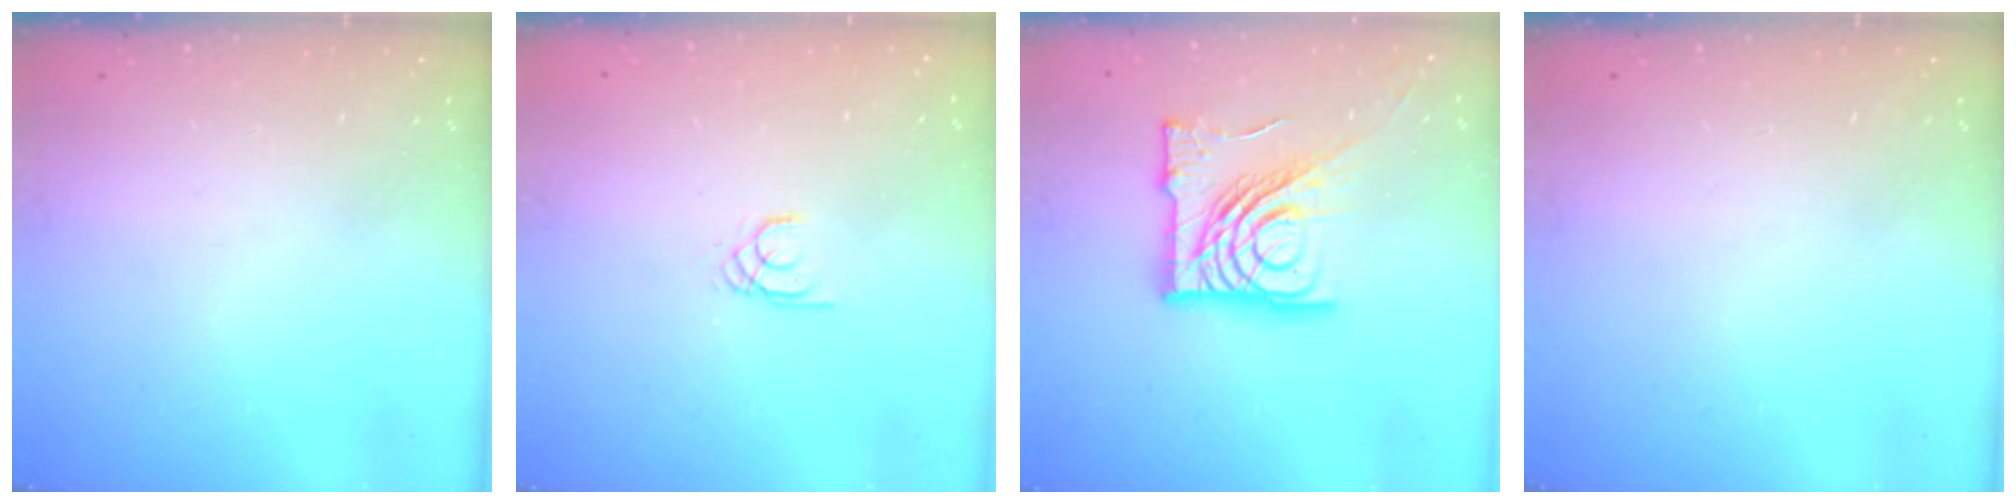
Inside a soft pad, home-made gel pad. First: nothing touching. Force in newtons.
{"total": 1.3, "press": 1.3, "slide": 0.1}
{"total": 23.5, "press": 23.3, "slide": 2.7}
{"total": 0.0}